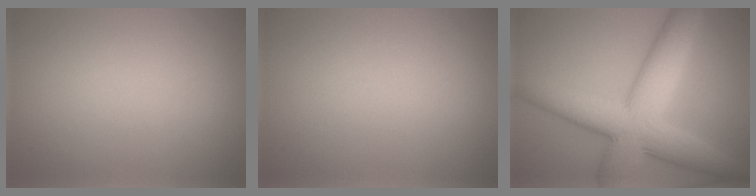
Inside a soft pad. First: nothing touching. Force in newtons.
{"total": 0.0}
{"total": 10.2, "press": 10.2, "slide": 0.1}